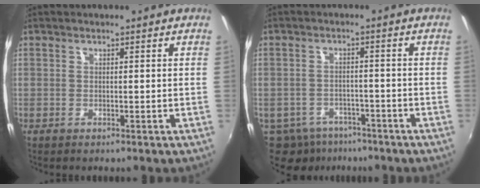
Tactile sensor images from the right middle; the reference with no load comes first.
{"total": 12.0, "force": [-7.9, 7.7, 4.6], "torque": [-0.134, -0.019, -0.112]}